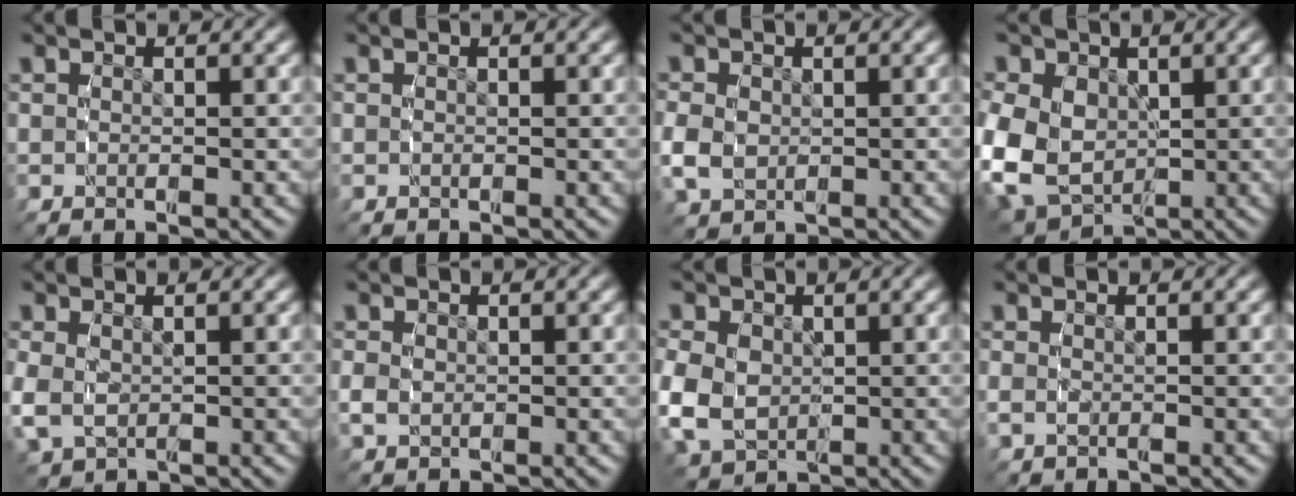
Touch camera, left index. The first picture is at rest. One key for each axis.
{"total": 0.0}
{"total": 3.6, "fx": -0.6, "fy": 3.2, "fz": 1.5, "tx": -0.049, "ty": -0.017, "tz": -0.001}
{"total": 8.9, "fx": -0.9, "fy": 7.6, "fz": 4.5, "tx": -0.137, "ty": -0.053, "tz": 0.003}
{"total": 3.0, "fx": -0.3, "fy": 2.4, "fz": 1.7, "tx": -0.061, "ty": -0.017, "tz": 0.009}
{"total": 2.0, "fx": -0.5, "fy": 1.8, "fz": 0.7, "tx": -0.026, "ty": -0.009, "tz": -0.004}
{"total": 6.7, "fx": -0.9, "fy": 5.8, "fz": 3.3, "tx": -0.104, "ty": -0.039, "tz": 0.002}
{"total": 1.7, "fx": -0.3, "fy": 1.3, "fz": 1.1, "tx": -0.033, "ty": -0.010, "tz": 0.001}